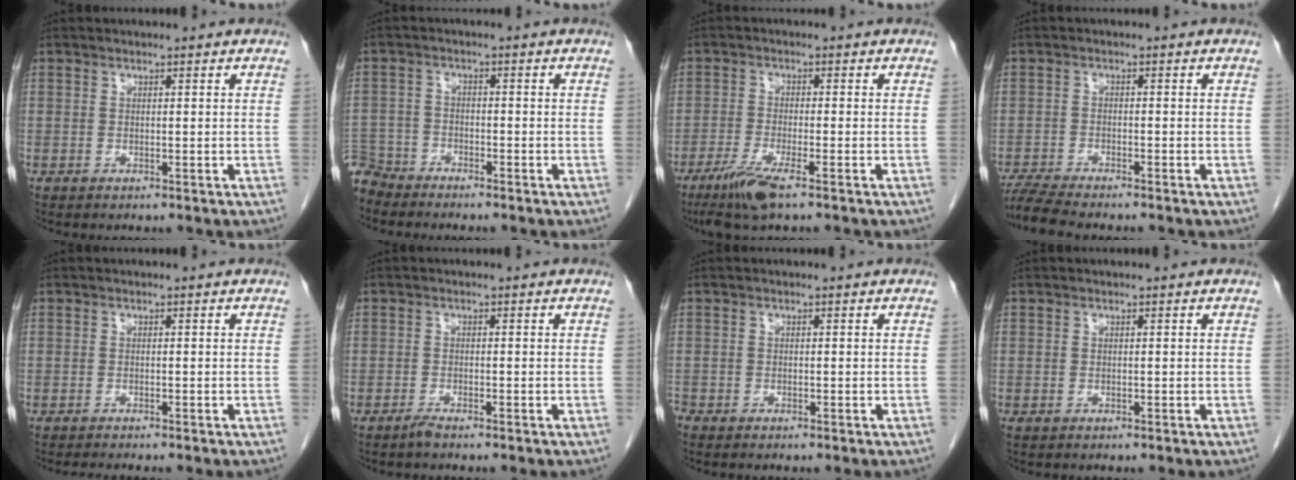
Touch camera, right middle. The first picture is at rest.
{"total": 5.9, "force": [-5.5, 1.9, -0.4], "torque": [0.008, -0.004, -0.111]}
{"total": 6.0, "force": [-3.9, 0.3, 4.6], "torque": [-0.095, -0.018, -0.074]}
{"total": 5.9, "force": [-5.4, -0.1, 2.3], "torque": [-0.041, -0.017, -0.094]}
{"total": 2.3, "force": [-2.0, -0.1, 1.0], "torque": [-0.018, -0.006, -0.029]}
{"total": 1.1, "force": [-1.0, -0.1, 0.5], "torque": [-0.015, -0.002, -0.019]}
{"total": 0.9, "force": [-0.8, 0.3, 0.1], "torque": [-0.009, -0.002, -0.018]}
{"total": 0.0}